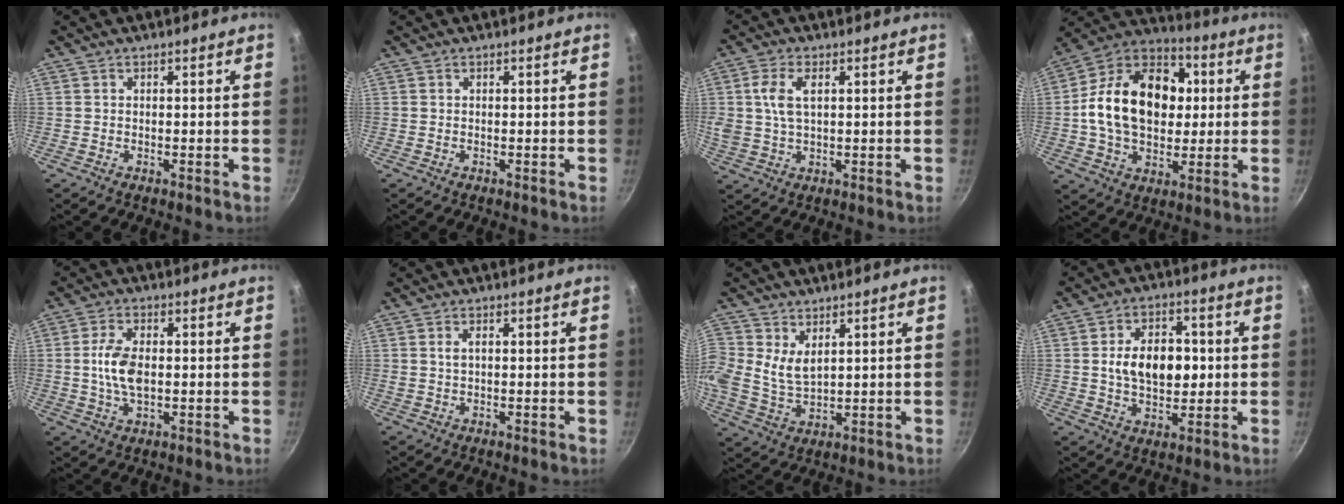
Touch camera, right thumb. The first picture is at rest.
{"total": 0.0}
{"total": 6.8, "force": [1.8, 3.7, 5.5], "torque": [-0.107, 0.006, 0.034]}
{"total": 22.2, "force": [1.9, 15.9, 15.4], "torque": [-0.227, 0.030, 0.020]}
{"total": 7.5, "force": [0.1, 4.1, 6.3], "torque": [-0.120, 0.005, -0.002]}
{"total": 1.6, "force": [0.4, 0.6, 1.4], "torque": [-0.027, 0.002, 0.009]}
{"total": 7.4, "force": [2.8, 4.9, 4.8], "torque": [-0.098, -0.017, 0.056]}
{"total": 12.1, "force": [0.8, 7.9, 9.2], "torque": [-0.117, 0.005, 0.011]}